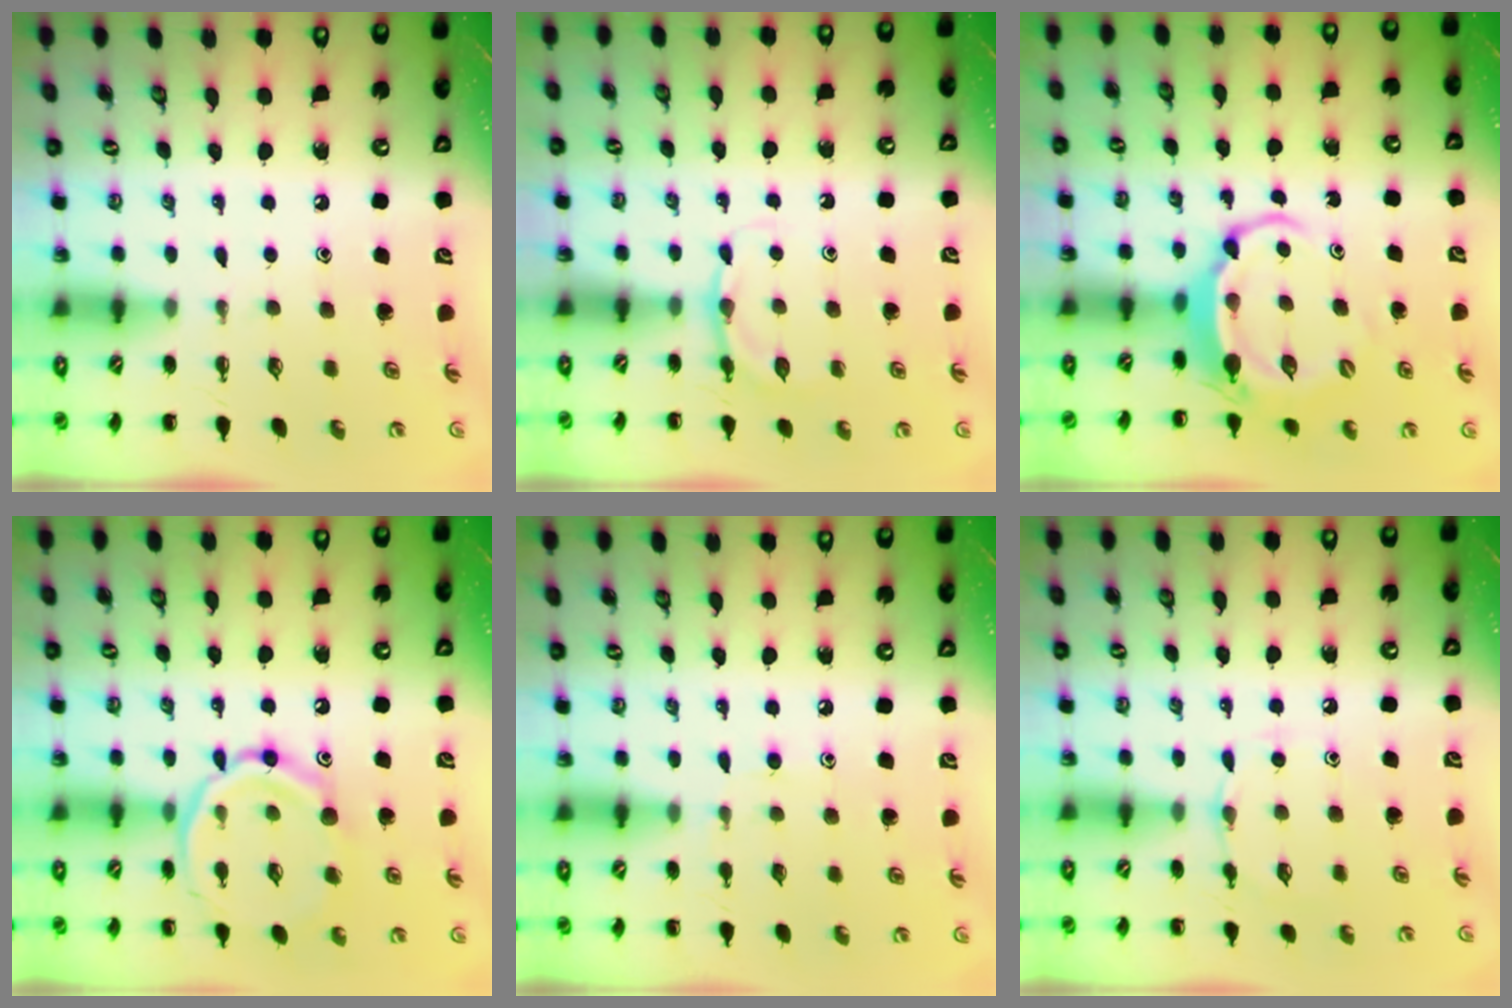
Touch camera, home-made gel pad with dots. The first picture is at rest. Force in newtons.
{"total": 4.4, "press": 4.1, "slide": 1.6}
{"total": 6.3, "press": 6.2, "slide": 1.2}
{"total": 14.2, "press": 14.2, "slide": 1.4}
{"total": 5.8, "press": 5.6, "slide": 1.7}
{"total": 7.3, "press": 7.0, "slide": 2.1}